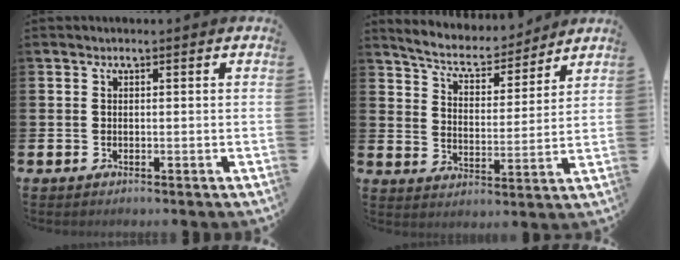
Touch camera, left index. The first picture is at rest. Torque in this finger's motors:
{"motor_torque": [0.96, -1.18, 0.40, 0.02]}